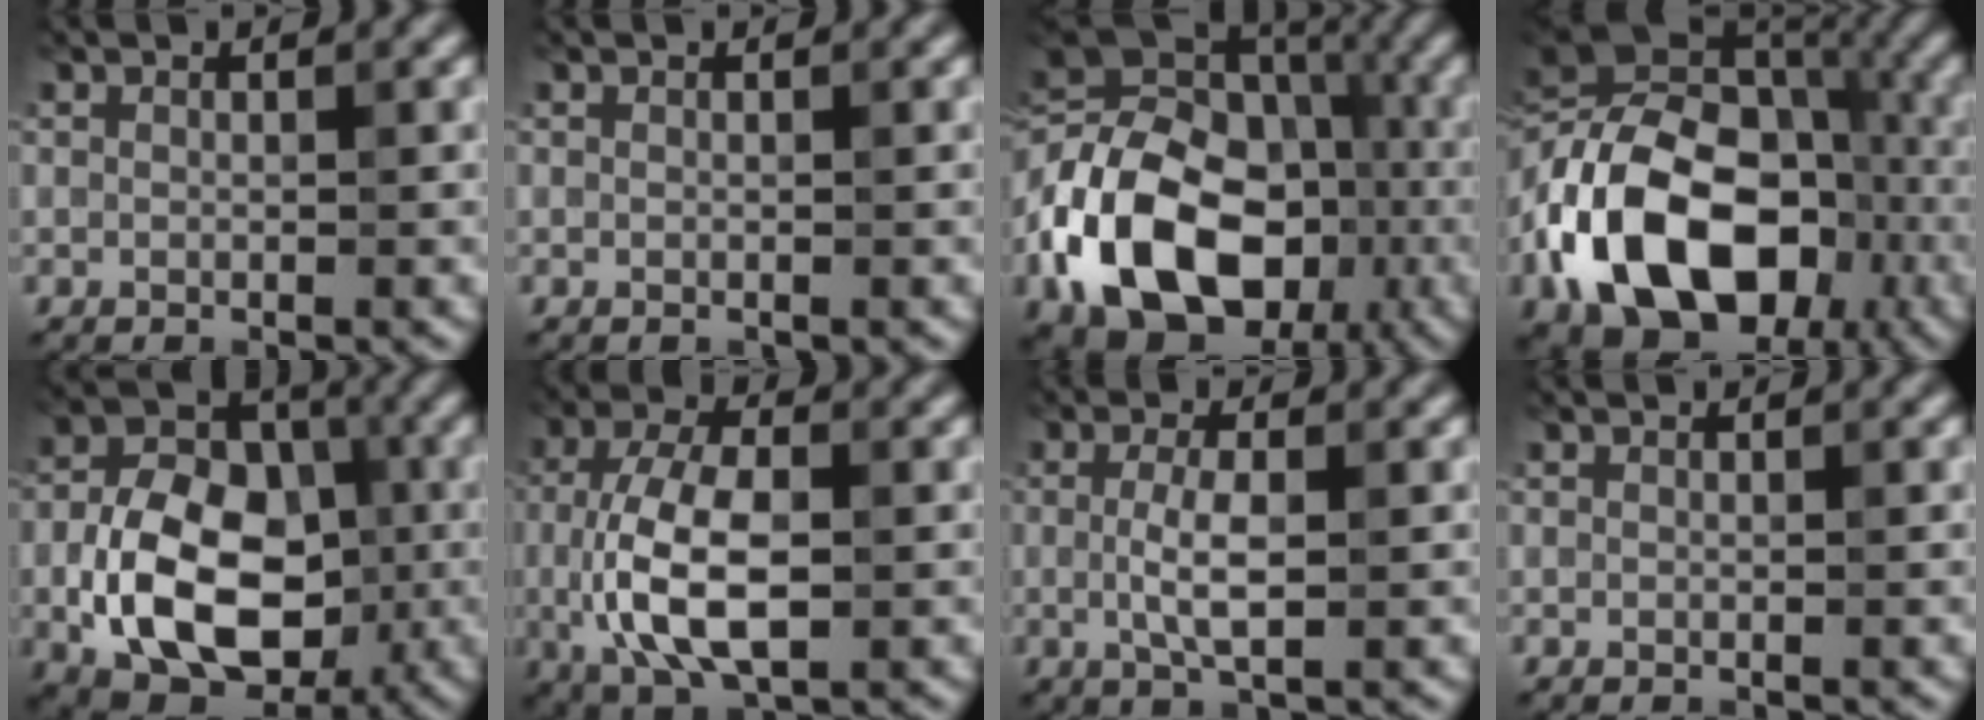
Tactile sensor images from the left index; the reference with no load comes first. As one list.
[{"total": 0.0}, {"total": 16.4, "force": [-5.0, 11.8, 10.1], "torque": [-0.206, -0.005, -0.101]}, {"total": 17.0, "force": [-5.3, 11.6, 11.2], "torque": [-0.205, 0.003, -0.104]}, {"total": 11.5, "force": [-2.9, 7.7, 8.0], "torque": [-0.146, 0.000, -0.056]}, {"total": 8.6, "force": [-0.6, 4.3, 7.4], "torque": [-0.151, -0.001, -0.013]}, {"total": 3.3, "force": [-0.1, 0.9, 3.1], "torque": [-0.065, 0.001, -0.002]}, {"total": 0.0}]